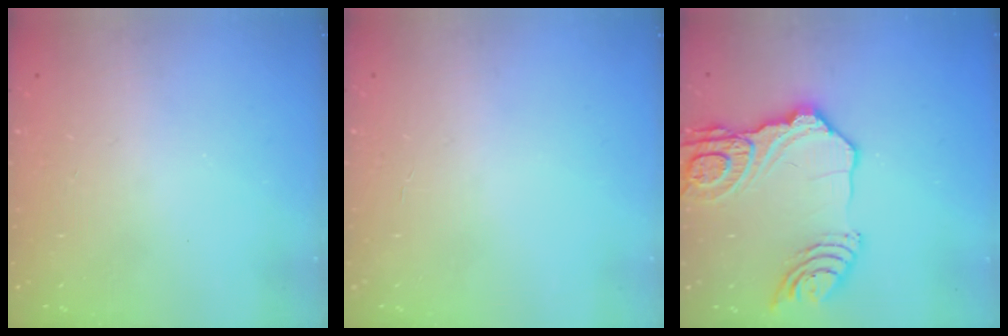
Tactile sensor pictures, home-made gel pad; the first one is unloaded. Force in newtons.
{"total": 0.9, "press": 0.9, "slide": 0.1}
{"total": 20.5, "press": 20.4, "slide": 2.5}